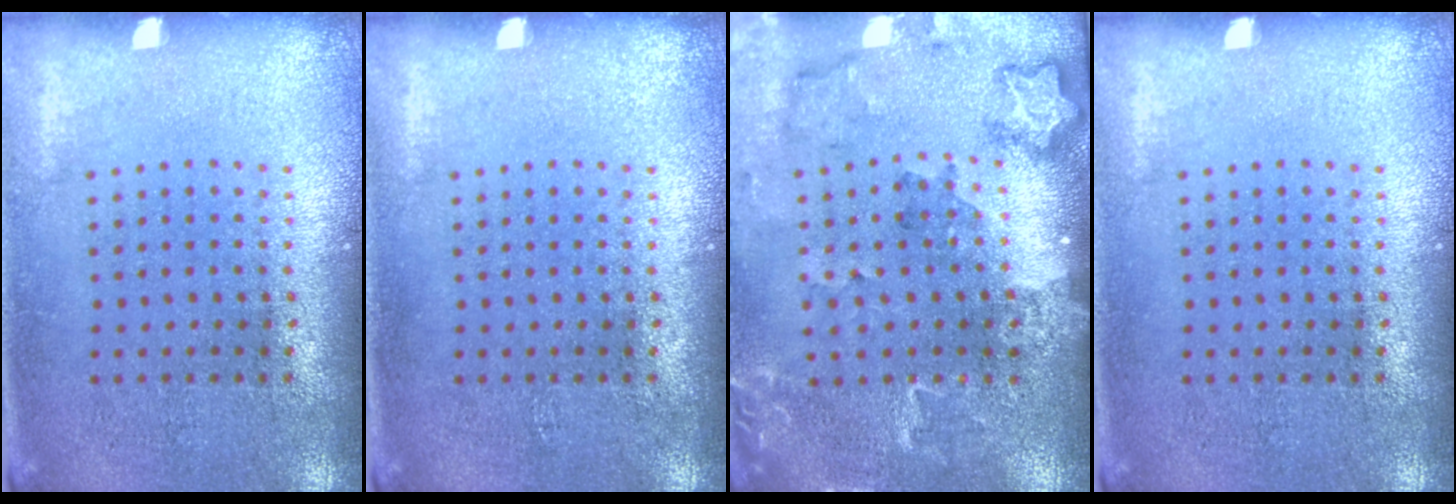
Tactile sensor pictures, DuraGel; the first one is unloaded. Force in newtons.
{"total": 0.0}
{"total": 1.8, "press": 1.8, "slide": 0.2}
{"total": 0.0}